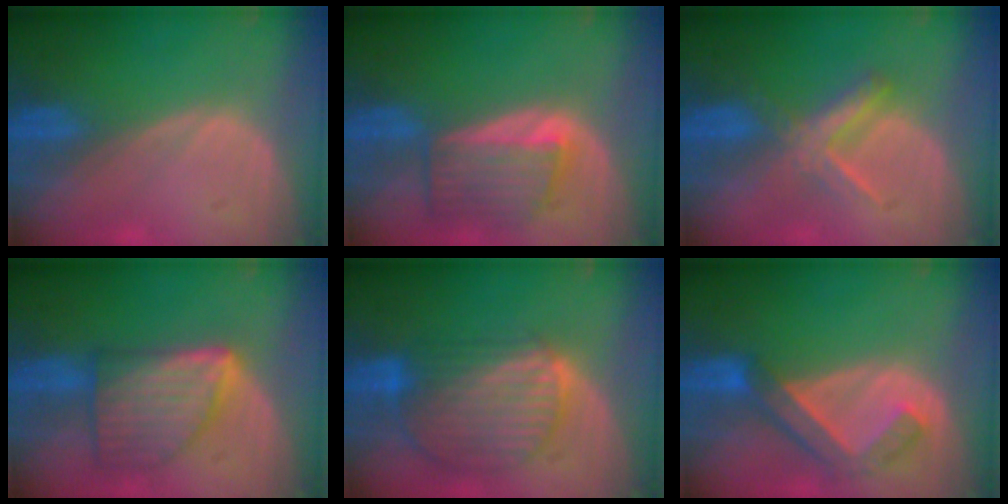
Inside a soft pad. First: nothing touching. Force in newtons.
{"total": 6.4, "press": 6.3, "slide": 1.3}
{"total": 5.5, "press": 5.4, "slide": 1.1}
{"total": 8.4, "press": 8.4, "slide": 0.3}
{"total": 10.3, "press": 8.8, "slide": 5.4}
{"total": 5.8, "press": 5.8, "slide": 0.8}